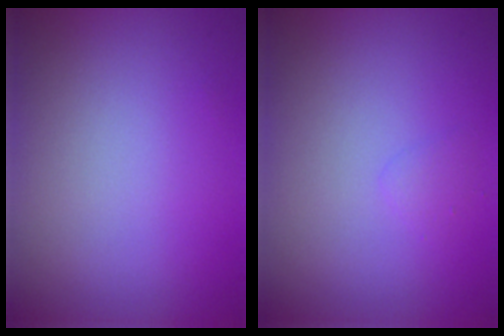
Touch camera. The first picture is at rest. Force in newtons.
{"total": 0.7, "press": 0.7, "slide": 0.1}